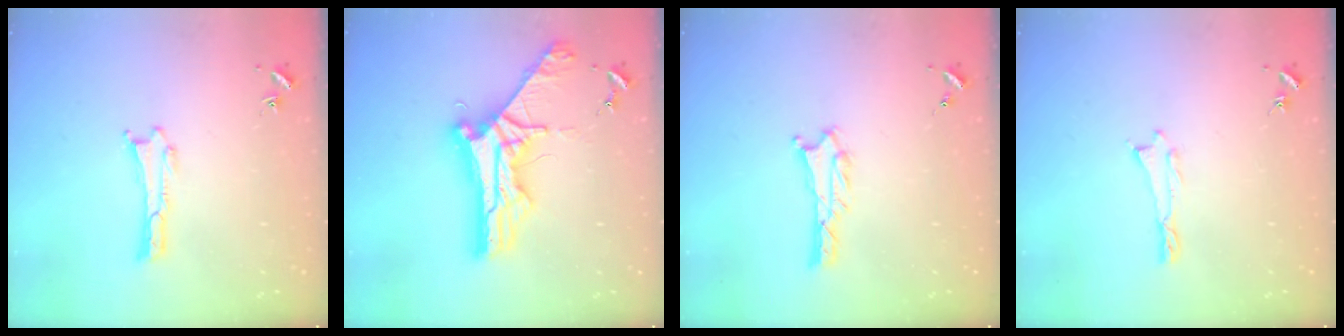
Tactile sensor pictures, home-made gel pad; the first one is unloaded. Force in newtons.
{"total": 10.7, "press": 10.7, "slide": 0.9}
{"total": 2.0, "press": 2.0, "slide": 0.3}
{"total": 0.0}